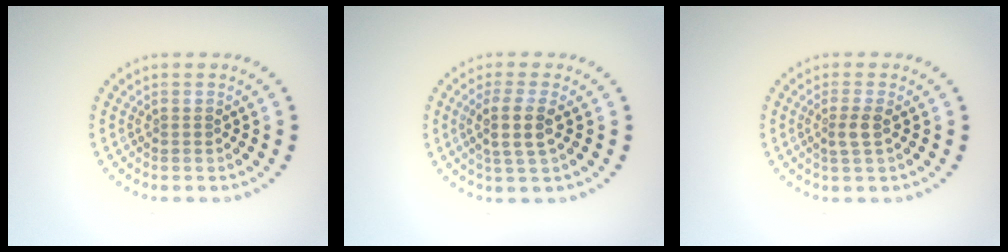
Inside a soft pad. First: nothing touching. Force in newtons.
{"total": 2.8, "press": 2.6, "slide": 1.2}
{"total": 1.7, "press": 1.4, "slide": 0.9}